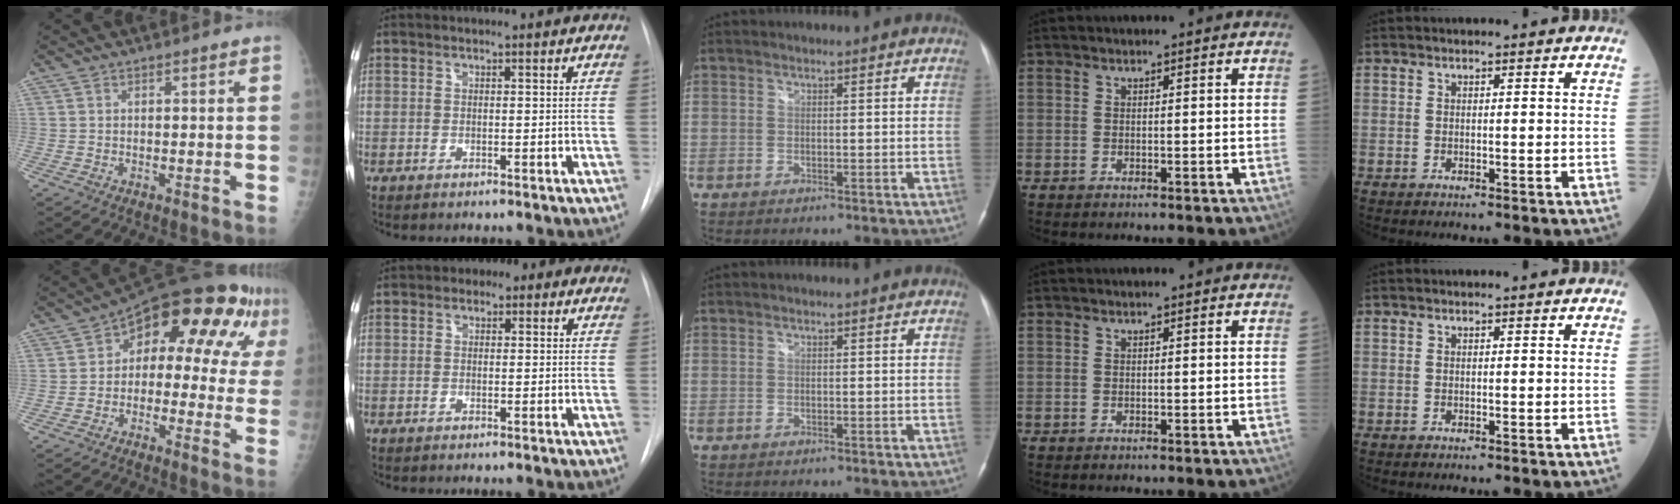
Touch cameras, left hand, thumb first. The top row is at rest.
{"thumb": {"total": 17.9, "force": [5.6, 10.0, 13.8], "torque": [-0.119, 0.029, 0.056]}, "index": {"total": 3.9, "force": [1.4, 2.6, 2.5], "torque": [-0.035, 0.024, 0.014]}}